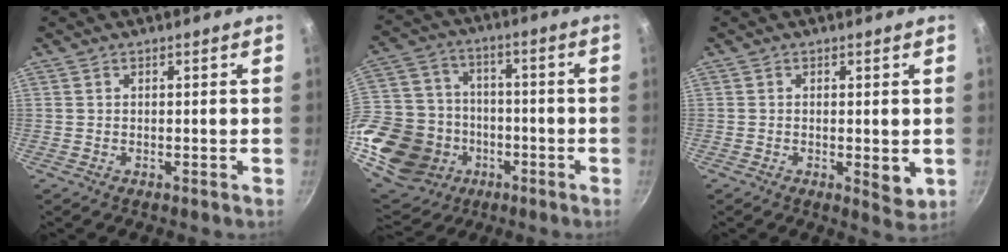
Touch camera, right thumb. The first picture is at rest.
{"total": 25.6, "force": [-8.9, 20.5, 12.5], "torque": [-0.264, 0.044, -0.135]}
{"total": 4.0, "force": [-0.5, 1.6, 3.6], "torque": [-0.055, -0.014, -0.005]}